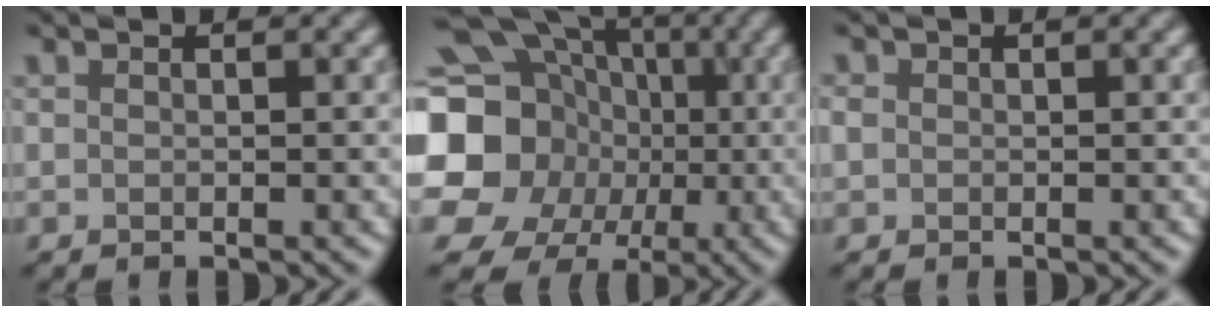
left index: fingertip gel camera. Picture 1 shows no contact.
{"total": 20.2, "force": [-2.2, 18.6, 7.7], "torque": [-0.182, -0.003, -0.061]}
{"total": 0.7, "force": [-0.6, 0.1, -0.4], "torque": [0.000, 0.003, 0.006]}